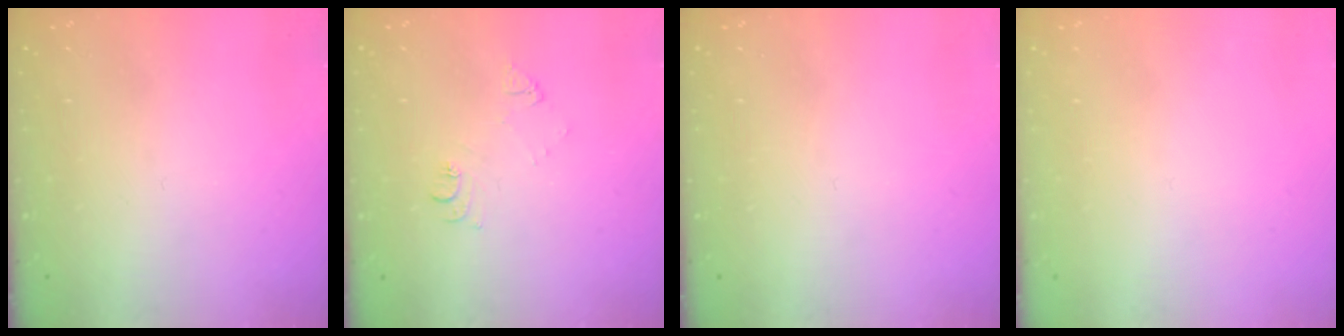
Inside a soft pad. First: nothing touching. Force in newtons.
{"total": 6.4, "press": 6.4, "slide": 0.7}
{"total": 0.0}
{"total": 1.5, "press": 1.5, "slide": 0.1}